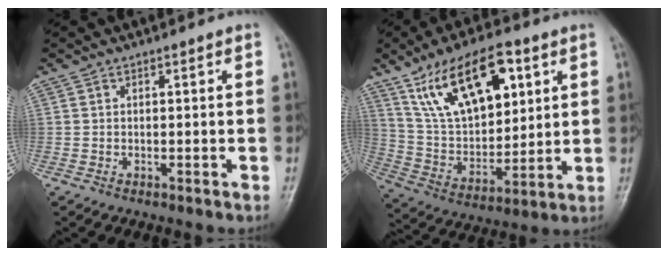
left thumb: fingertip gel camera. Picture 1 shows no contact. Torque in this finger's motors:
{"motor_torque": [0.40, 0.95, 1.22, -1.55, 0.21]}